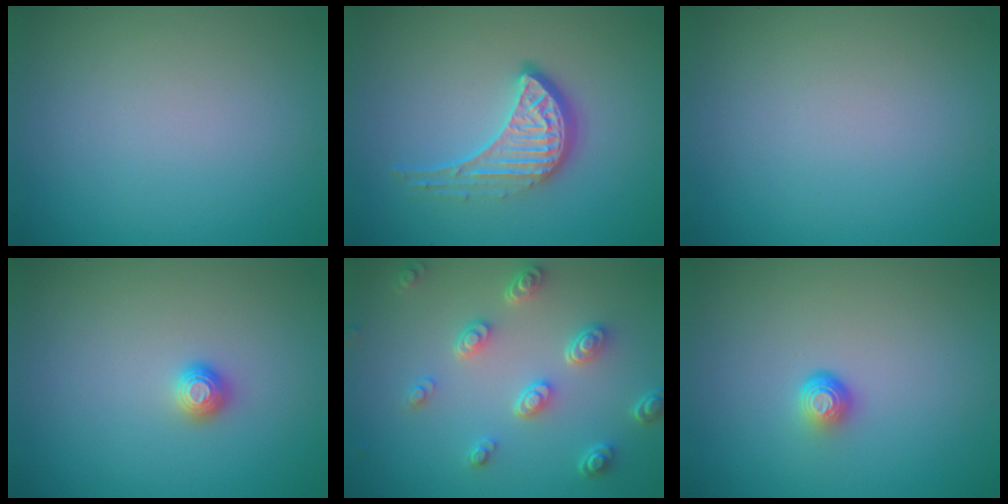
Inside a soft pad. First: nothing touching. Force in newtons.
{"total": 4.5, "press": 3.3, "slide": 3.1}
{"total": 0.0}
{"total": 1.0, "press": 1.0, "slide": 0.1}
{"total": 4.5, "press": 3.4, "slide": 3.0}
{"total": 1.5, "press": 0.9, "slide": 1.2}